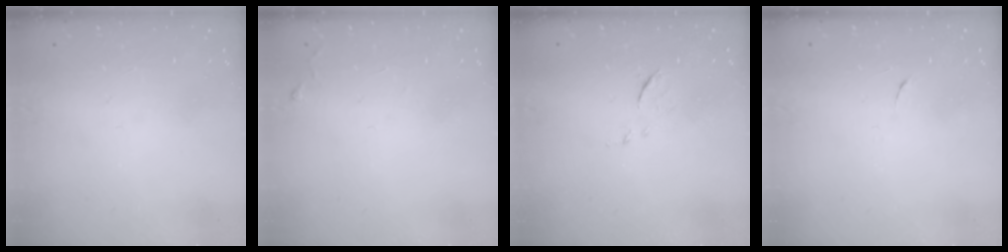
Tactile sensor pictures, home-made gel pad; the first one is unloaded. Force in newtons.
{"total": 3.3, "press": 3.3, "slide": 0.5}
{"total": 6.2, "press": 6.2, "slide": 0.2}
{"total": 4.0, "press": 3.9, "slide": 0.8}